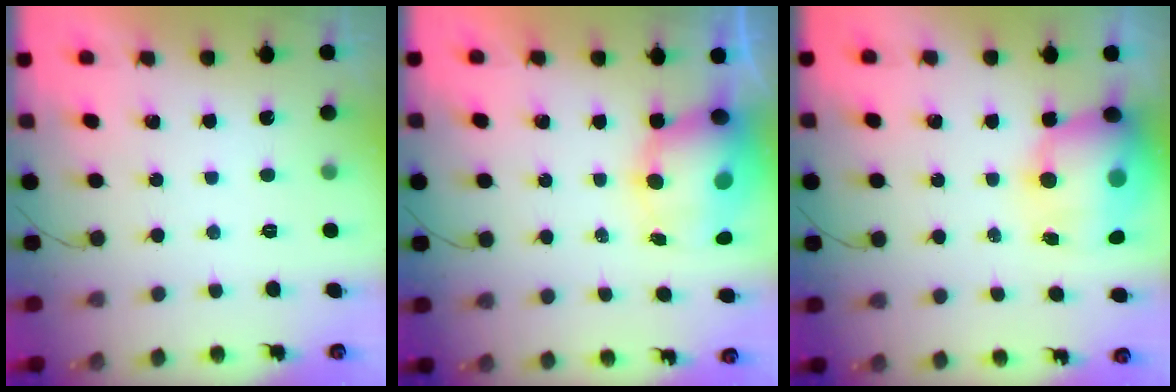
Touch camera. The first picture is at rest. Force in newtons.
{"total": 10.0, "press": 9.6, "slide": 2.7}
{"total": 15.1, "press": 14.7, "slide": 3.7}